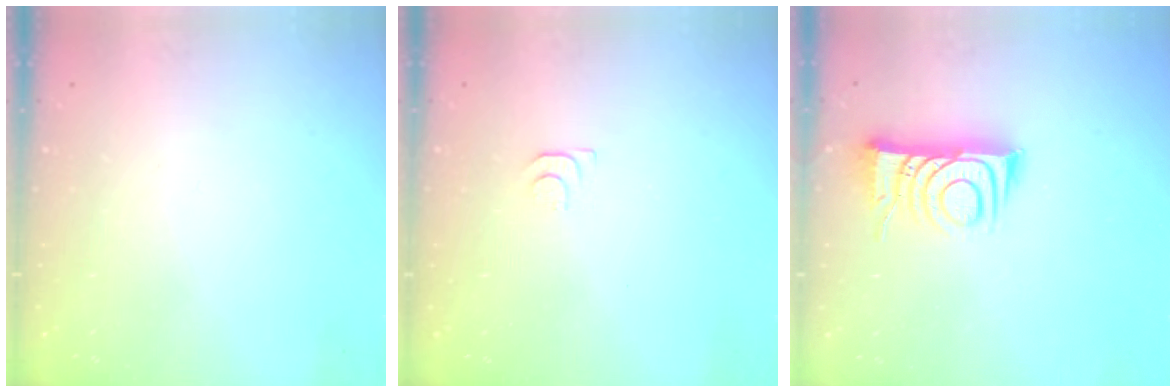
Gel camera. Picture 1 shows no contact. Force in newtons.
{"total": 6.3, "press": 6.3, "slide": 0.7}
{"total": 9.5, "press": 9.5, "slide": 1.2}